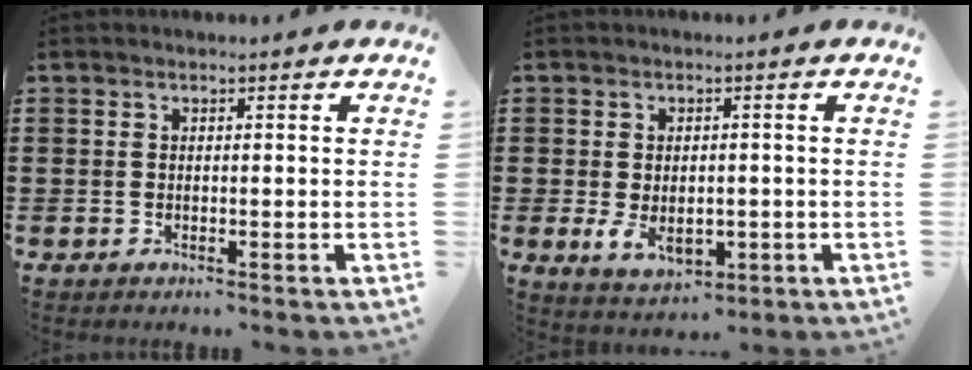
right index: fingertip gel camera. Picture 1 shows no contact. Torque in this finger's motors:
{"motor_torque": [1.10, 1.04, 0.27, 0.06]}